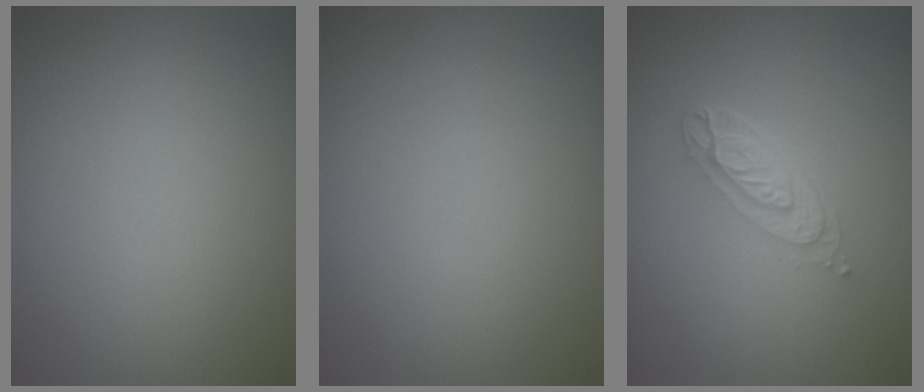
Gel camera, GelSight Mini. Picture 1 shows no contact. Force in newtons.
{"total": 0.0}
{"total": 3.5, "press": 2.5, "slide": 2.4}